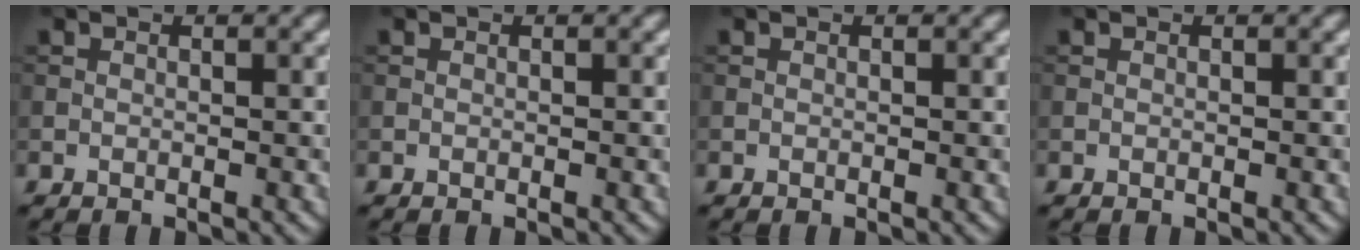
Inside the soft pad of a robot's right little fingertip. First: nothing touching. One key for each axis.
{"total": 0.0}
{"total": 0.0}
{"total": 0.0}